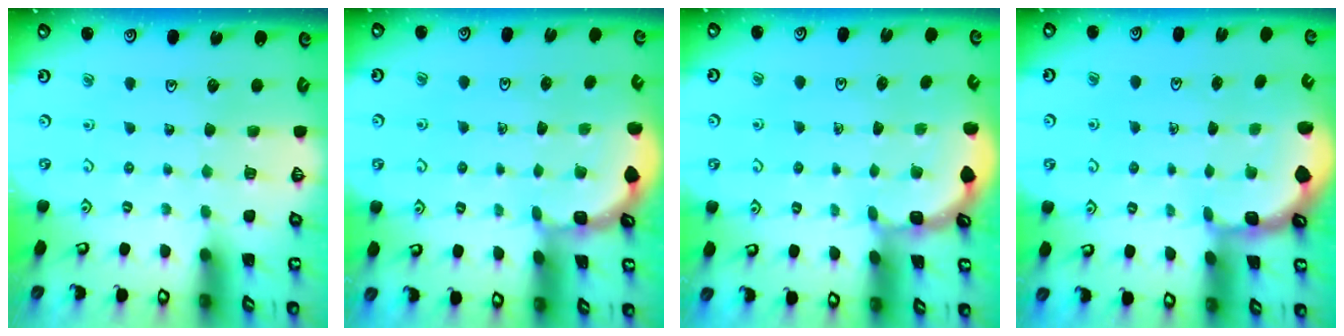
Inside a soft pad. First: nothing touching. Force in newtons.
{"total": 2.1, "press": 2.1, "slide": 0.1}
{"total": 2.1, "press": 2.1, "slide": 0.1}
{"total": 1.8, "press": 1.7, "slide": 0.5}